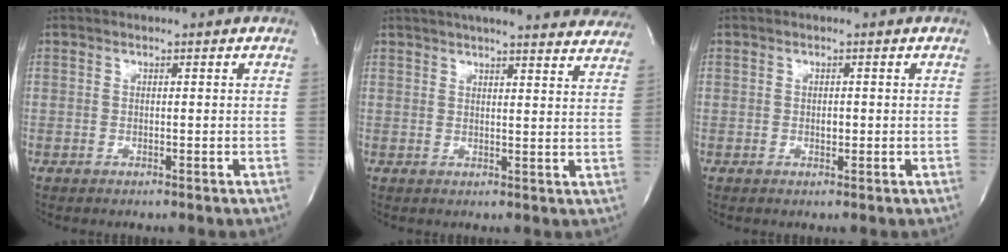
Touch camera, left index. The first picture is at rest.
{"total": 23.2, "force": [21.2, 3.1, 8.9], "torque": [-0.132, -0.020, 0.247]}
{"total": 0.9, "force": [-0.1, 0.5, 0.7], "torque": [-0.012, 0.000, -0.001]}